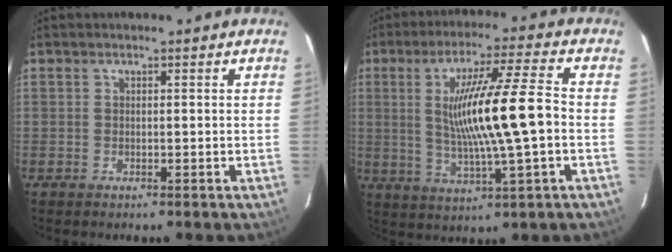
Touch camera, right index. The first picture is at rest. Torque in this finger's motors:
{"motor_torque": [1.17, -0.18, 0.63, 0.21]}